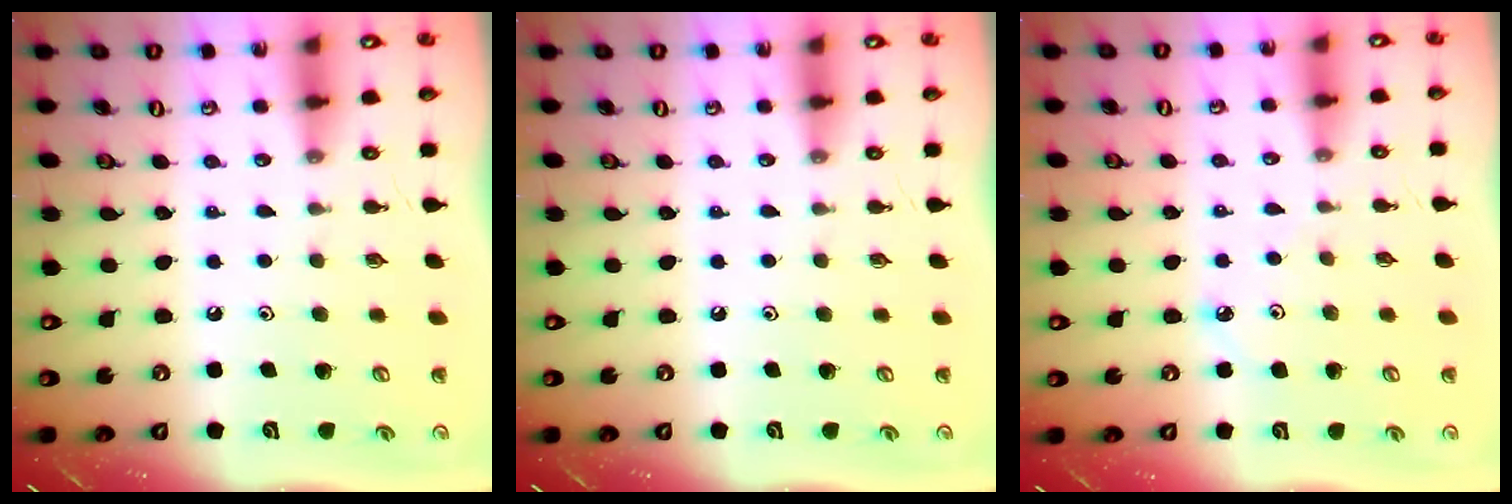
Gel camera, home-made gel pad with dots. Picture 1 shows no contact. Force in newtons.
{"total": 0.0}
{"total": 3.9, "press": 3.9, "slide": 0.5}